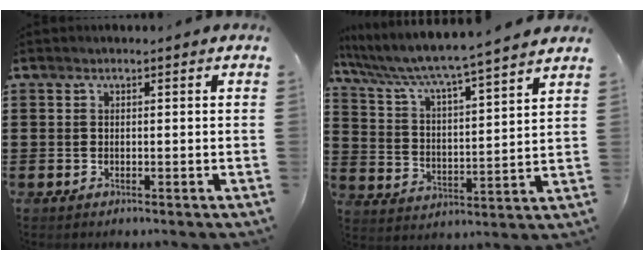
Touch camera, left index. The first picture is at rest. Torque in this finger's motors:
{"motor_torque": [2.14, 0.00, 1.05, 0.21]}